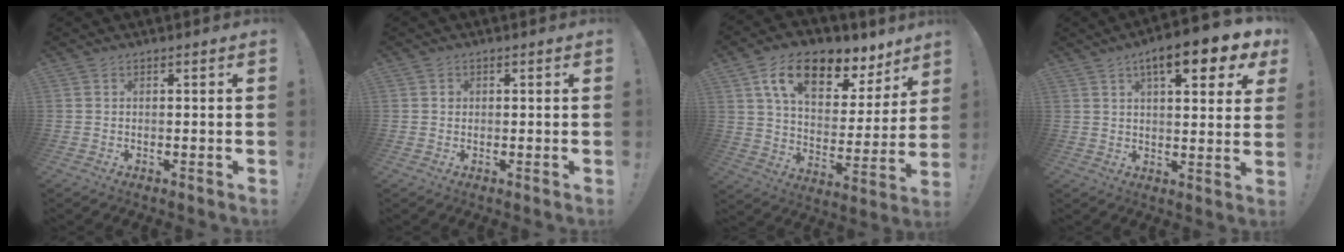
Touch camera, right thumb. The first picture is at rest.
{"total": 0.9, "force": [0.1, 0.9, 0.3], "torque": [0.003, -0.001, -0.001]}
{"total": 17.9, "force": [10.3, 9.3, 11.3], "torque": [-0.180, -0.050, 0.180]}
{"total": 12.0, "force": [6.2, 3.2, 9.8], "torque": [-0.137, -0.026, 0.094]}